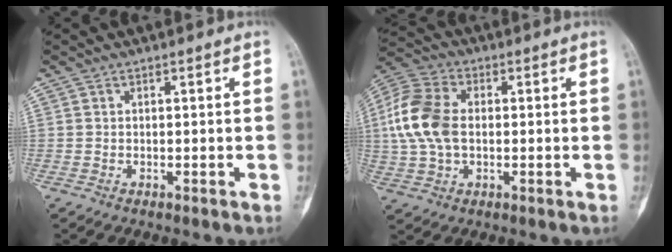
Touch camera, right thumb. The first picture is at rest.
{"total": 12.9, "force": [0.5, 8.4, 9.8], "torque": [-0.206, 0.019, 0.004]}